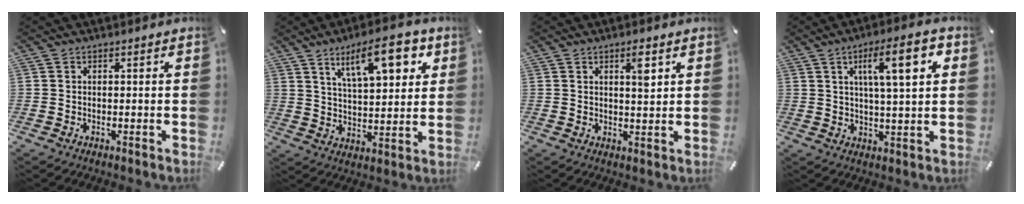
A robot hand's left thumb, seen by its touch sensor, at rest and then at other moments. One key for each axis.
{"total": 14.4, "fx": 7.6, "fy": 5.9, "fz": 10.7, "tx": -0.156, "ty": -0.025, "tz": 0.123}
{"total": 4.3, "fx": 2.0, "fy": 1.1, "fz": 3.7, "tx": -0.055, "ty": -0.007, "tz": 0.026}
{"total": 12.4, "fx": 4.5, "fy": 2.7, "fz": 11.2, "tx": -0.187, "ty": 0.000, "tz": 0.066}